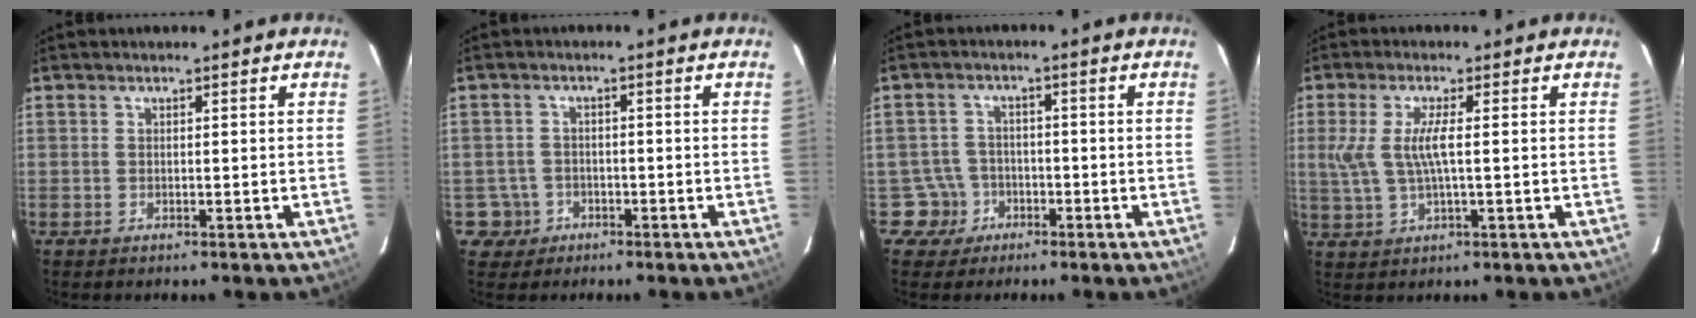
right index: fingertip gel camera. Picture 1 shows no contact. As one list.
[{"total": 4.4, "force": [-1.7, 4.0, -0.1], "torque": [-0.006, 0.020, -0.027]}, {"total": 4.8, "force": [-2.3, 4.2, -0.5], "torque": [0.004, 0.022, -0.040]}, {"total": 6.3, "force": [0.4, 1.1, 6.2], "torque": [-0.128, -0.002, 0.014]}]